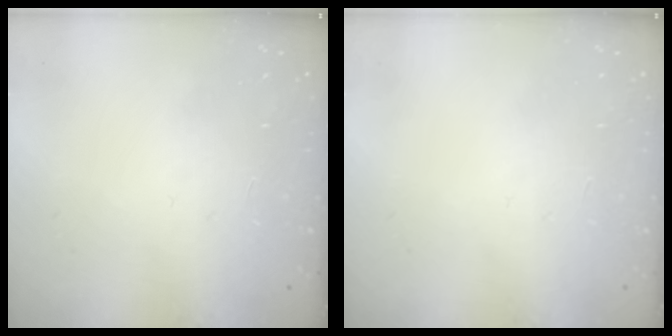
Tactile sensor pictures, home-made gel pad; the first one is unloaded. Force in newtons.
{"total": 0.0}